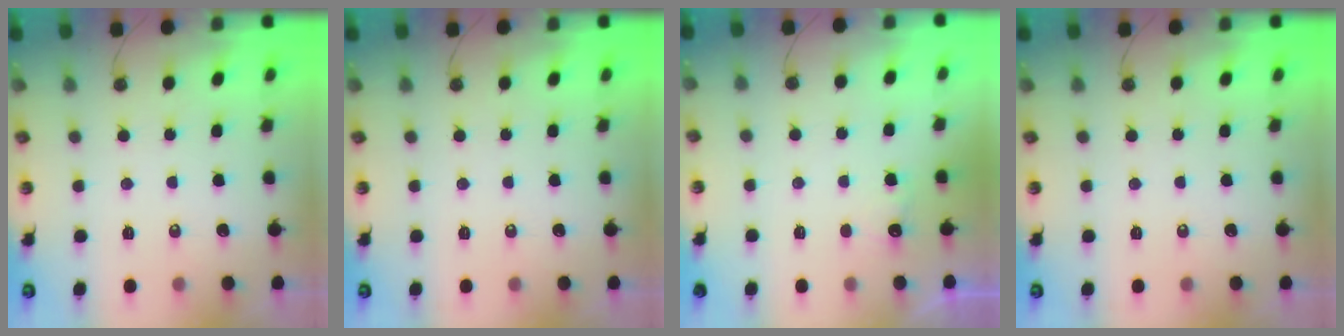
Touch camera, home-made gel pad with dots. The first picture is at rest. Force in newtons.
{"total": 0.0}
{"total": 2.8, "press": 2.7, "slide": 0.9}
{"total": 0.0}